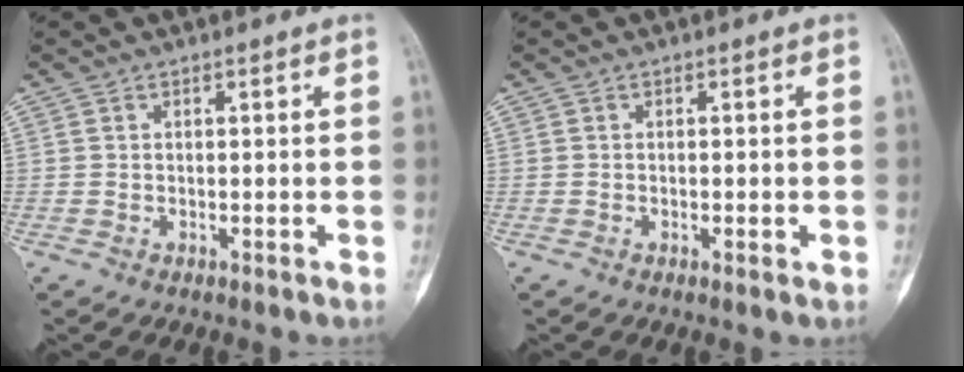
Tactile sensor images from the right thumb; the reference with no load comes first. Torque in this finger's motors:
{"motor_torque": [-0.50, -0.24, -0.10, 0.19, -0.05]}